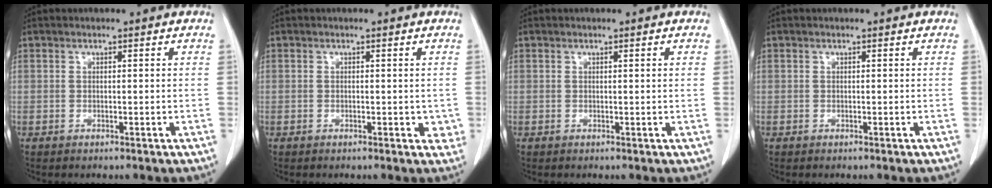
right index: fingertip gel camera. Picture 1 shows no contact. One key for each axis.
{"total": 2.2, "fx": -0.3, "fy": 1.3, "fz": 1.8, "tx": -0.010, "ty": 0.001, "tz": -0.004}
{"total": 0.6, "fx": 0.2, "fy": 0.0, "fz": 0.5, "tx": -0.010, "ty": 0.001, "tz": 0.003}
{"total": 0.0}